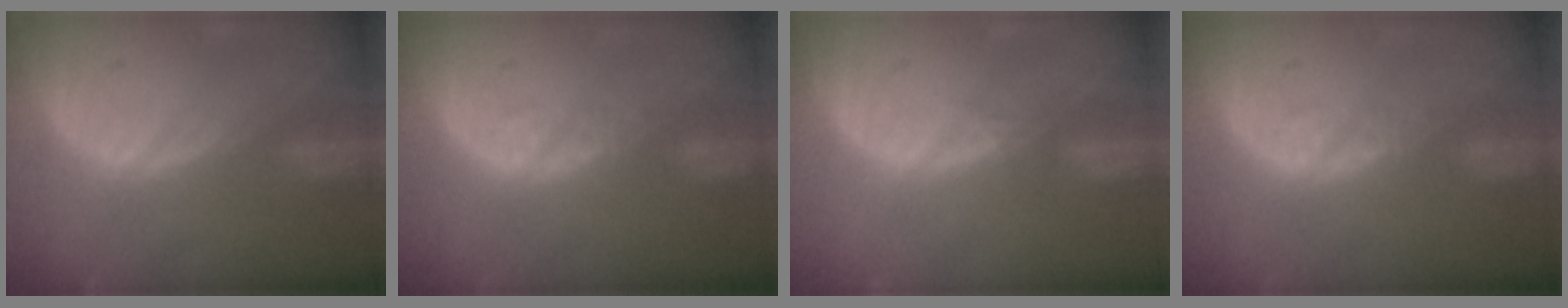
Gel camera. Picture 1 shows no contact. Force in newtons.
{"total": 2.5, "press": 1.9, "slide": 1.7}
{"total": 0.7, "press": 0.7, "slide": 0.2}
{"total": 2.5, "press": 1.9, "slide": 1.7}